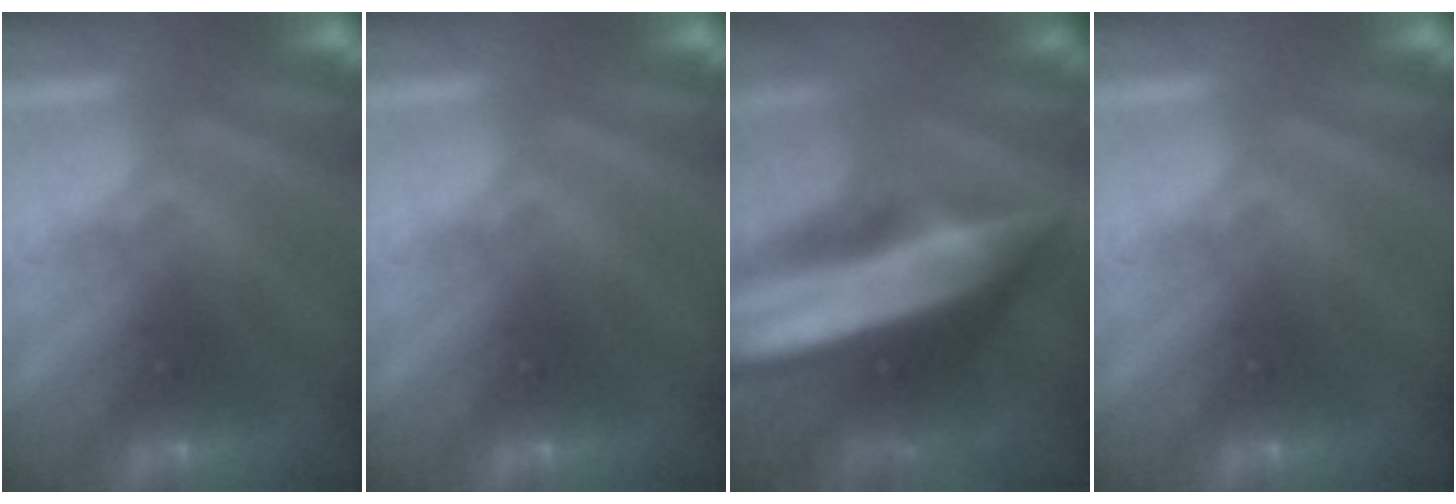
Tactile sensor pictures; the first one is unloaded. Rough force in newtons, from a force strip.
{"total": 0.0}
{"total": 7.8}
{"total": 0.0}